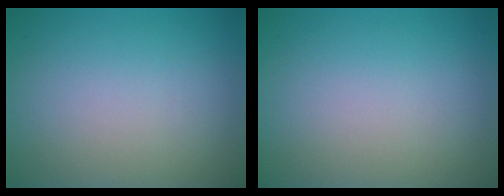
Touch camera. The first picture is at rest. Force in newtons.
{"total": 0.0}